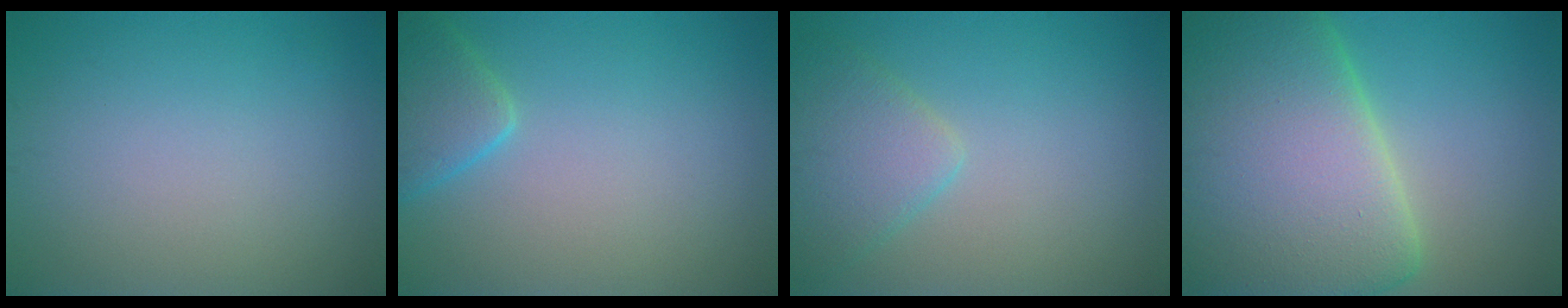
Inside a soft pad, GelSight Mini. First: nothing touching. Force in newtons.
{"total": 3.5, "press": 3.5, "slide": 0.3}
{"total": 3.5, "press": 3.5, "slide": 0.2}
{"total": 18.5, "press": 18.5, "slide": 1.0}